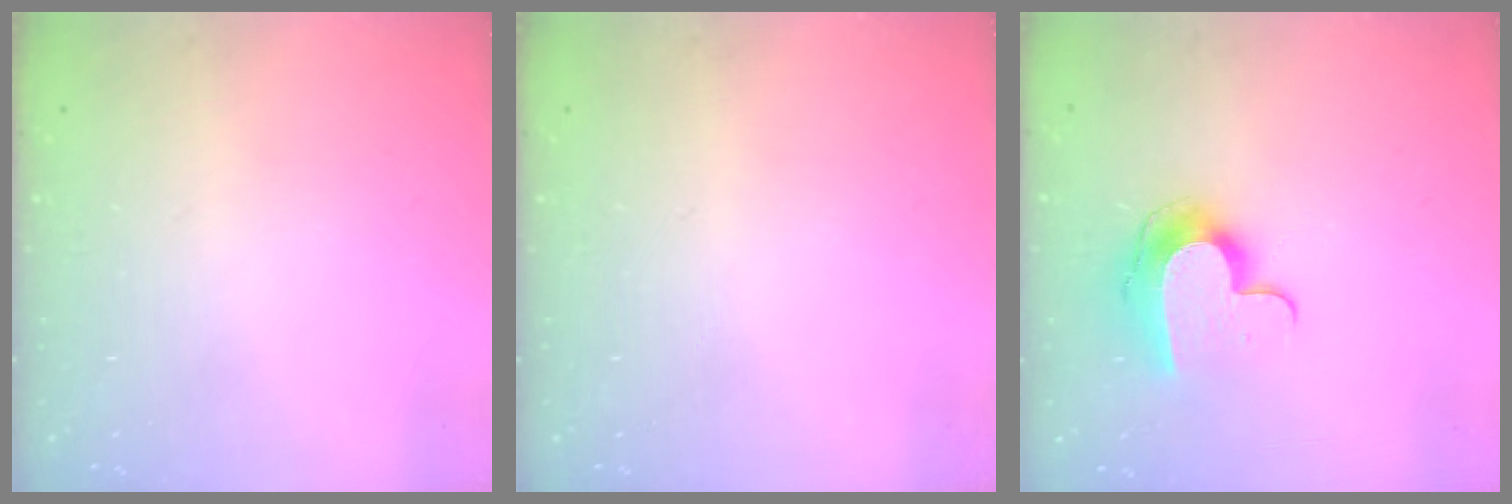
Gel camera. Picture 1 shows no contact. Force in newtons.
{"total": 0.0}
{"total": 10.5, "press": 10.5, "slide": 0.3}